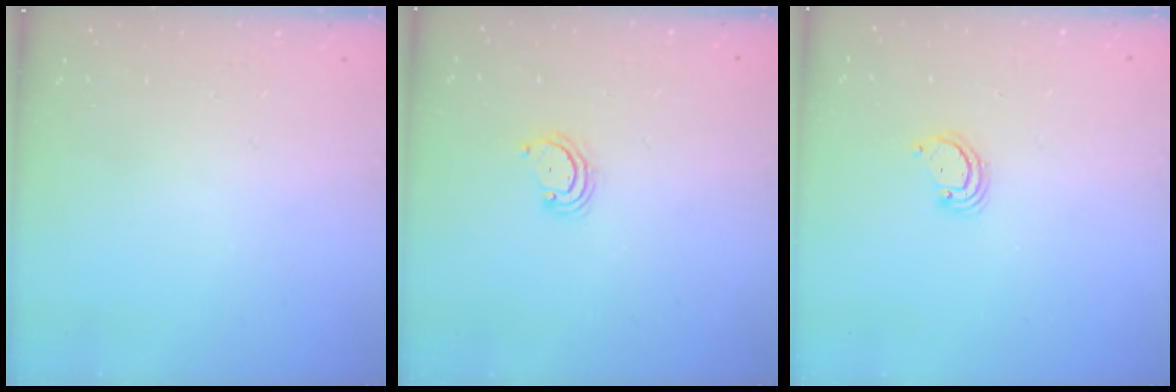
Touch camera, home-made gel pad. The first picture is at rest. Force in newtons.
{"total": 2.9, "press": 2.9, "slide": 0.3}
{"total": 2.5, "press": 2.5, "slide": 0.2}